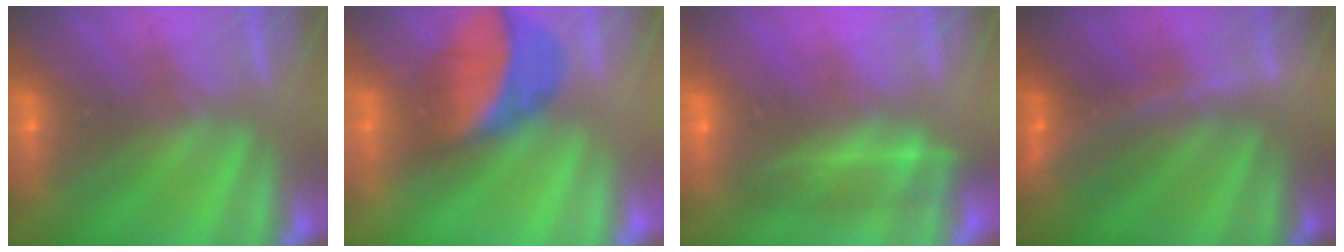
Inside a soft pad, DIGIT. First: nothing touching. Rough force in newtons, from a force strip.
{"total": 2.8}
{"total": 2.2}
{"total": 3.0}